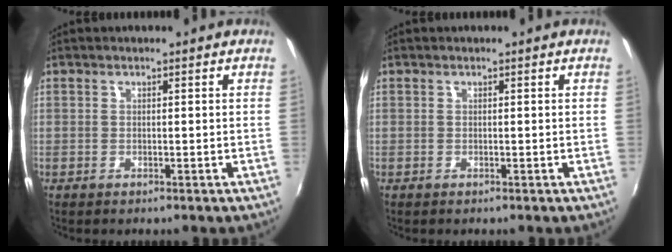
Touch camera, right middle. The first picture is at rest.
{"total": 0.0}